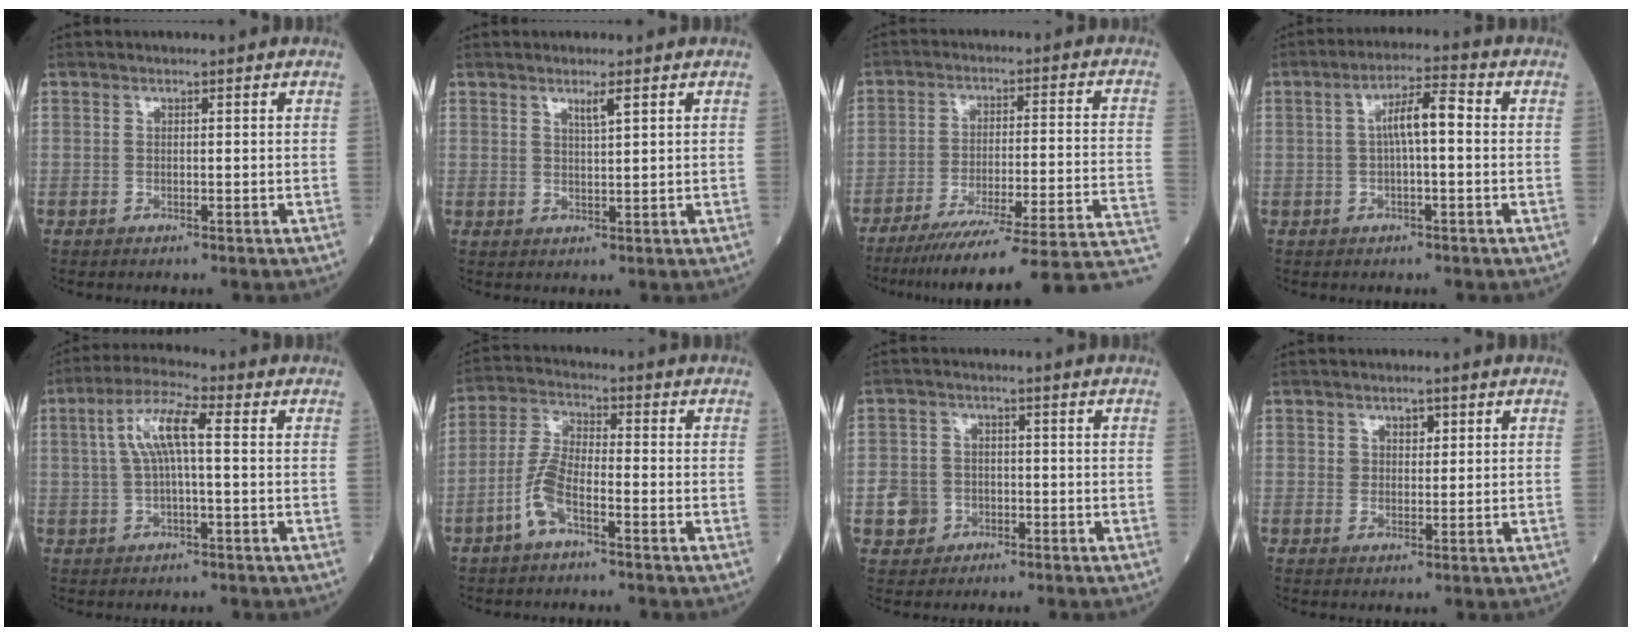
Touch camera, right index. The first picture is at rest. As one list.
[{"total": 2.3, "force": [1.4, 0.0, 1.8], "torque": [-0.036, -0.003, 0.026]}, {"total": 21.0, "force": [-17.1, -0.8, 12.1], "torque": [-0.118, -0.008, -0.240]}, {"total": 5.5, "force": [0.3, 1.0, 5.4], "torque": [-0.093, 0.020, 0.003]}, {"total": 7.3, "force": [1.1, 1.3, 7.1], "torque": [-0.146, 0.024, 0.020]}, {"total": 6.3, "force": [-3.2, 1.8, 5.1], "torque": [-0.118, 0.005, -0.067]}, {"total": 4.4, "force": [-1.6, 4.0, 0.9], "torque": [-0.016, 0.009, -0.022]}, {"total": 2.5, "force": [1.2, 1.8, 1.3], "torque": [-0.016, 0.002, 0.019]}]